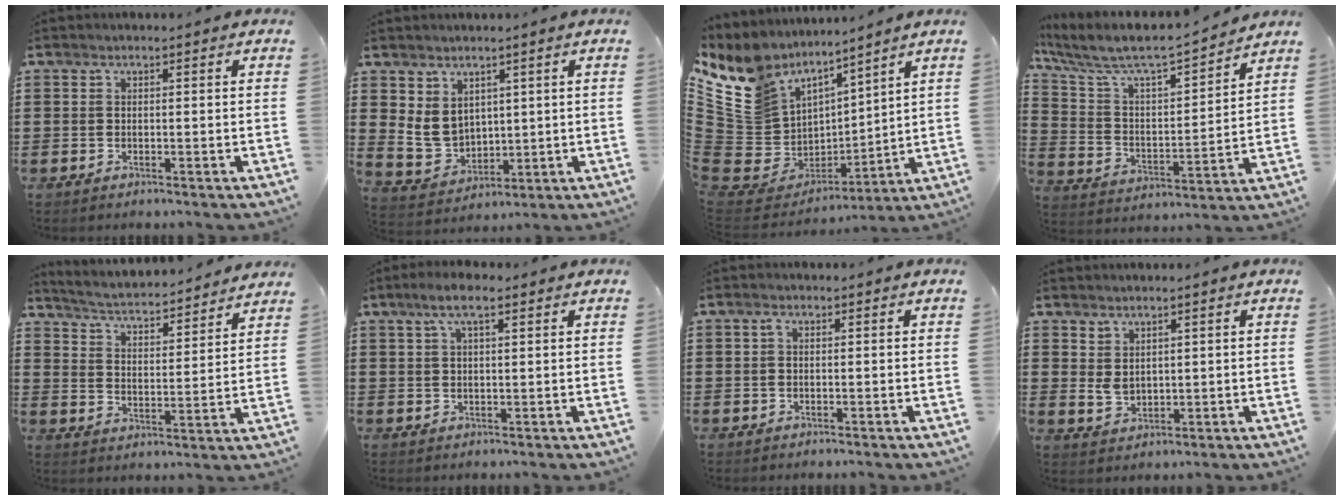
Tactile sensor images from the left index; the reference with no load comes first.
{"total": 5.9, "force": [2.0, 4.8, 2.7], "torque": [-0.073, -0.002, 0.038]}
{"total": 11.6, "force": [6.9, 8.8, 3.0], "torque": [-0.129, -0.061, 0.133]}
{"total": 6.5, "force": [5.7, 1.1, 3.0], "torque": [-0.087, -0.044, 0.088]}
{"total": 3.4, "force": [3.3, -0.3, 0.7], "torque": [-0.034, -0.035, 0.047]}
{"total": 4.9, "force": [2.5, 1.3, 4.0], "torque": [-0.083, 0.008, 0.043]}
{"total": 1.0, "force": [0.0, 0.4, 0.9], "torque": [-0.020, 0.002, 0.000]}
{"total": 2.8, "force": [1.4, 1.8, 1.6], "torque": [-0.034, 0.003, 0.028]}